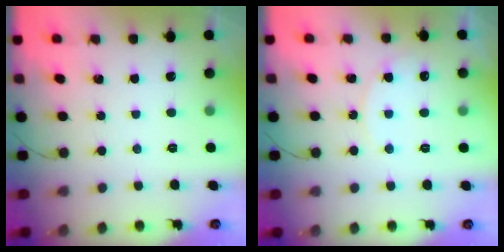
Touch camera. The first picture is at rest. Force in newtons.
{"total": 6.0, "press": 6.0, "slide": 0.5}